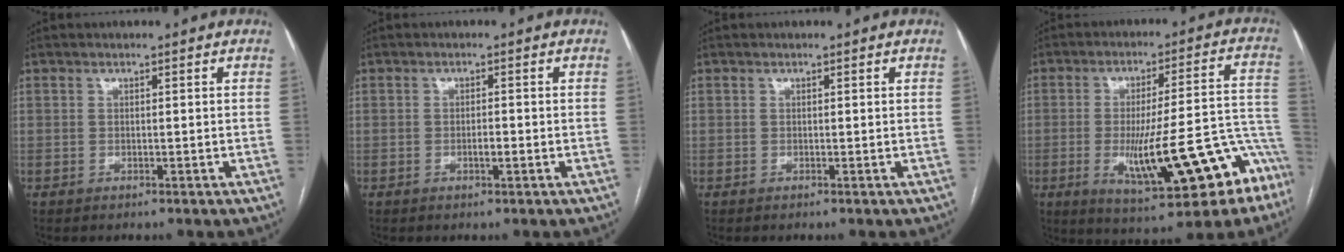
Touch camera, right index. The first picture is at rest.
{"total": 1.6, "force": [-0.5, 0.3, 1.5], "torque": [-0.026, 0.000, -0.009]}
{"total": 0.0}
{"total": 20.2, "force": [-8.6, 4.1, 17.9], "torque": [-0.191, 0.023, -0.106]}